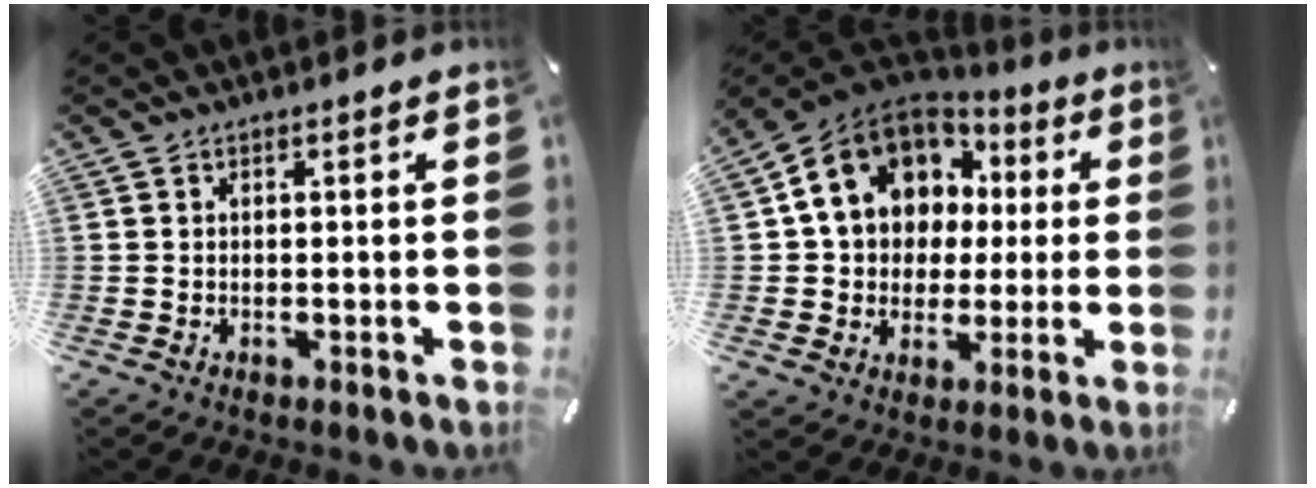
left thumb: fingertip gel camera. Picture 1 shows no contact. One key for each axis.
{"total": 14.2, "fx": 4.2, "fy": 12.3, "fz": 5.7, "tx": -0.110, "ty": -0.013, "tz": 0.085}